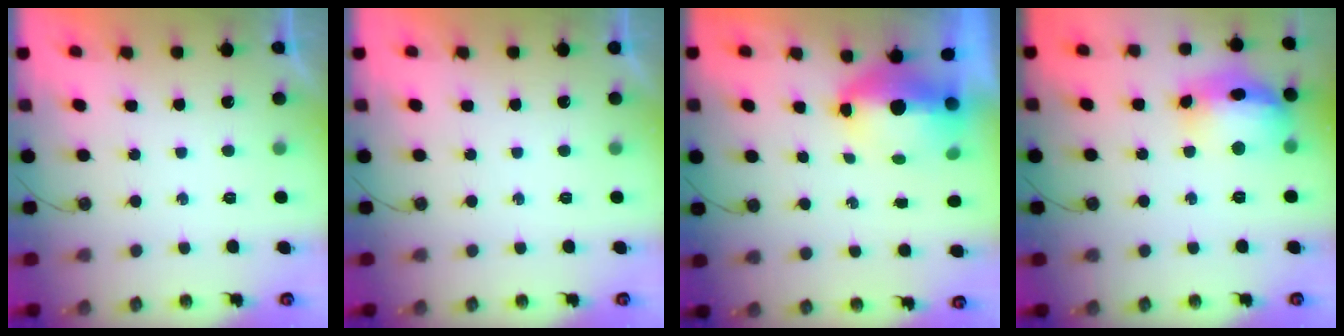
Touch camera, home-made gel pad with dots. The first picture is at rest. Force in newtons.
{"total": 0.0}
{"total": 12.9, "press": 9.3, "slide": 9.0}
{"total": 17.4, "press": 17.3, "slide": 2.0}